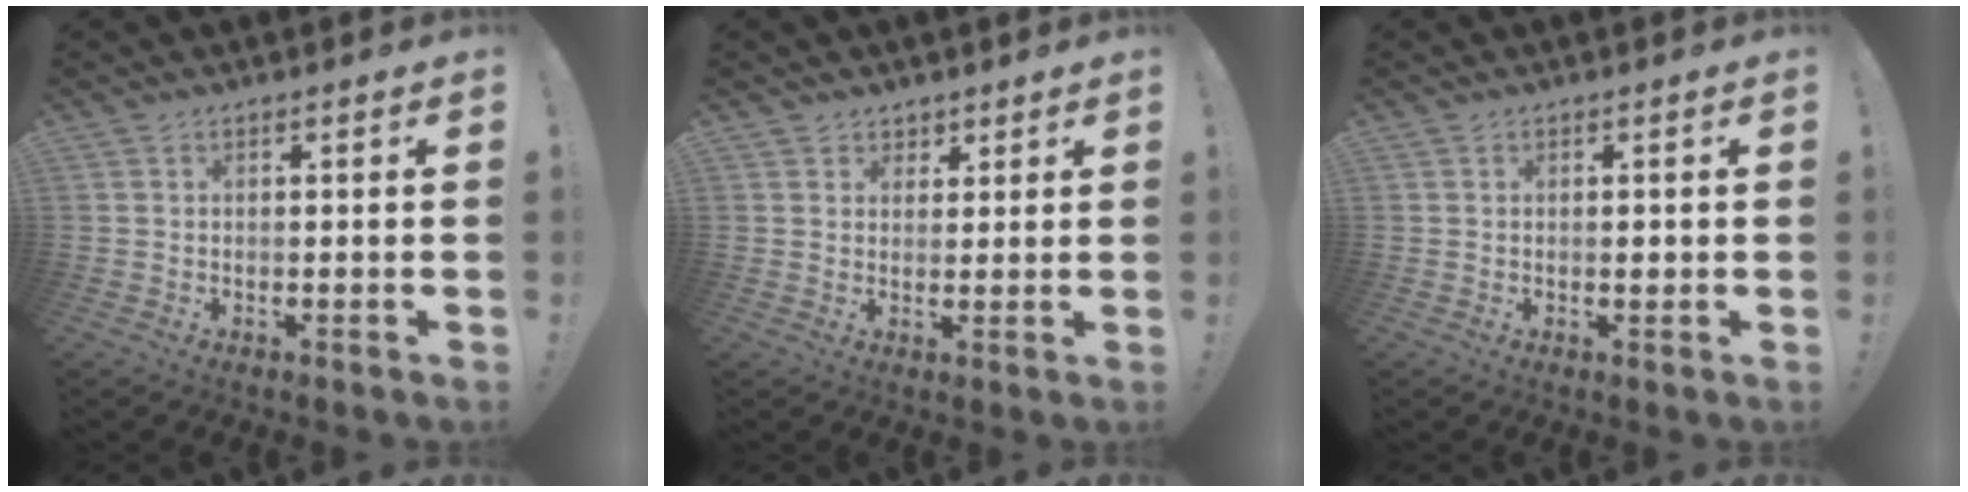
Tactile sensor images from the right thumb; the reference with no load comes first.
{"total": 3.6, "force": [2.6, 2.5, 0.1], "torque": [0.011, -0.015, 0.046]}
{"total": 0.6, "force": [0.0, 0.5, 0.4], "torque": [0.002, 0.000, -0.002]}